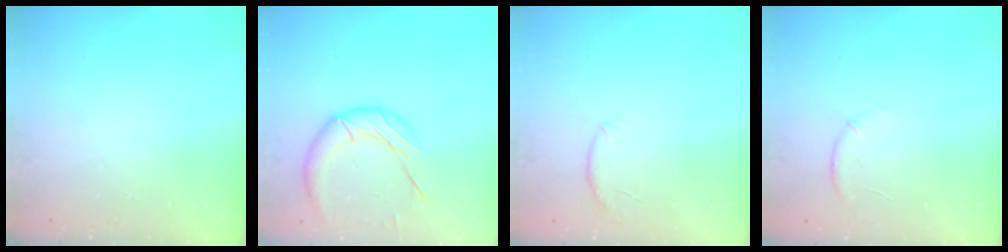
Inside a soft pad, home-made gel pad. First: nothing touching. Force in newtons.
{"total": 13.1, "press": 13.0, "slide": 1.0}
{"total": 6.9, "press": 6.7, "slide": 1.8}
{"total": 5.8, "press": 5.4, "slide": 2.2}